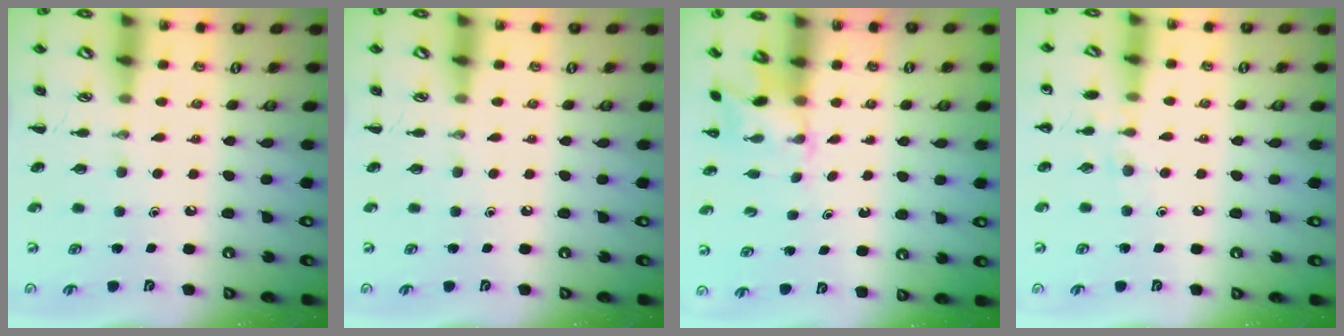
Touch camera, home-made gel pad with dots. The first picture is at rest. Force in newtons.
{"total": 0.0}
{"total": 1.9, "press": 1.8, "slide": 0.6}
{"total": 6.7, "press": 6.3, "slide": 2.1}